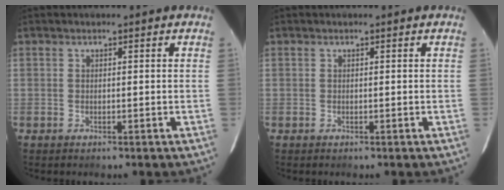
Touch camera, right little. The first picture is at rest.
{"total": 0.0}